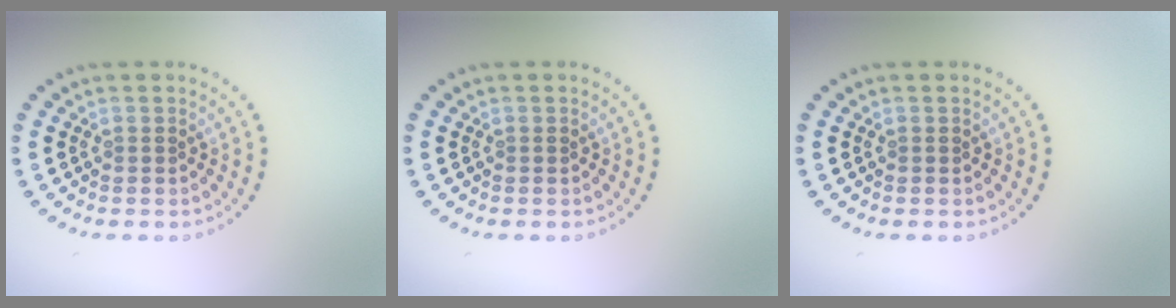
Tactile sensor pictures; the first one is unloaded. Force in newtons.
{"total": 0.0}
{"total": 0.0}